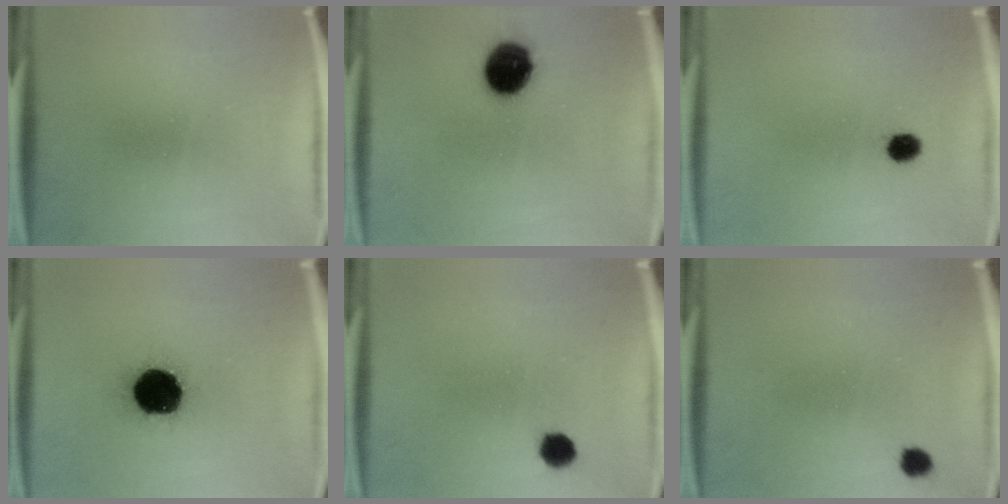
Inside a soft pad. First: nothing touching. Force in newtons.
{"total": 11.8}
{"total": 2.7}
{"total": 19.7}
{"total": 4.6}
{"total": 2.8}